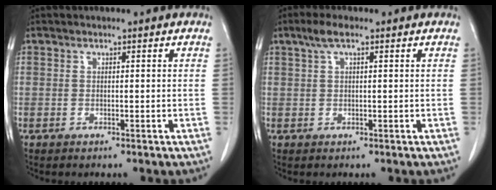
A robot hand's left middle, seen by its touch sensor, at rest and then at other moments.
{"total": 2.8, "force": [1.6, 0.6, 2.2], "torque": [-0.050, 0.016, 0.032]}